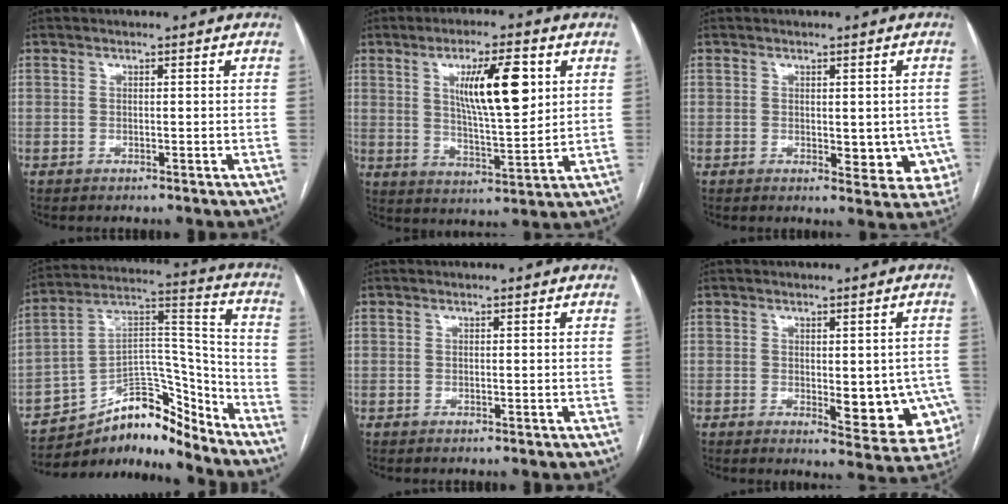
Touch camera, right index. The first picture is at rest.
{"total": 11.6, "force": [3.9, 2.3, 10.7], "torque": [-0.180, 0.001, 0.071]}
{"total": 6.6, "force": [-0.9, 3.5, 5.5], "torque": [-0.042, -0.003, -0.005]}
{"total": 13.2, "force": [-11.3, 4.7, 4.9], "torque": [-0.073, 0.068, -0.191]}
{"total": 0.0}
{"total": 10.8, "force": [-2.4, 4.6, 9.5], "torque": [-0.091, -0.002, -0.019]}